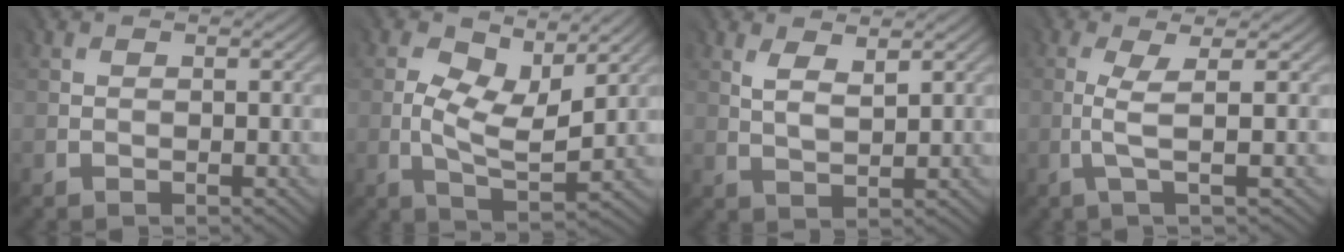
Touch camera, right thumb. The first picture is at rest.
{"total": 6.6, "force": [1.6, 3.1, 5.6], "torque": [-0.106, -0.001, 0.029]}
{"total": 2.6, "force": [1.8, 0.8, 1.7], "torque": [-0.044, -0.004, 0.040]}
{"total": 2.6, "force": [-0.5, -0.2, 2.5], "torque": [-0.050, 0.003, -0.014]}